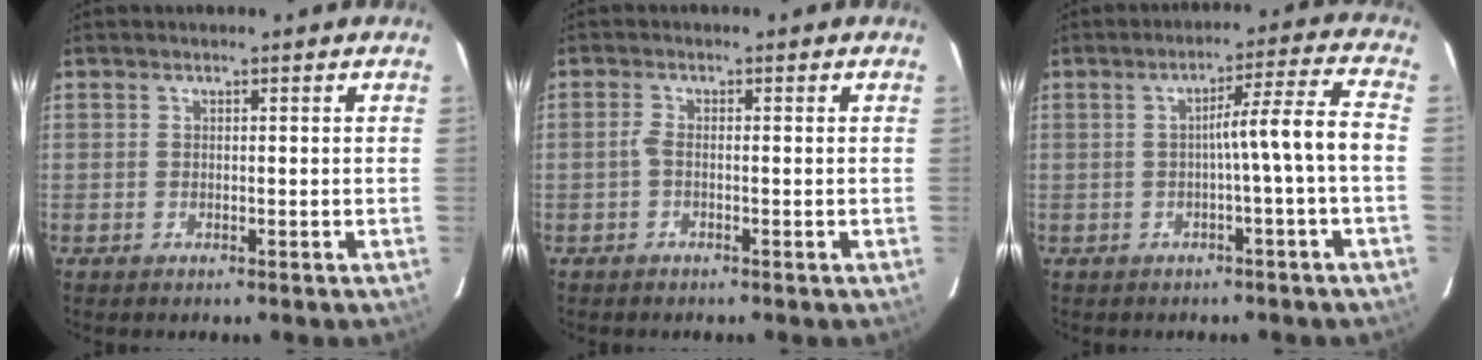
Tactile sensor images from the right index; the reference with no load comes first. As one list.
[{"total": 1.2, "force": [-0.4, 0.3, 1.1], "torque": [-0.023, 0.003, -0.012]}, {"total": 6.8, "force": [-1.2, -1.4, 6.5], "torque": [-0.096, 0.017, -0.014]}]